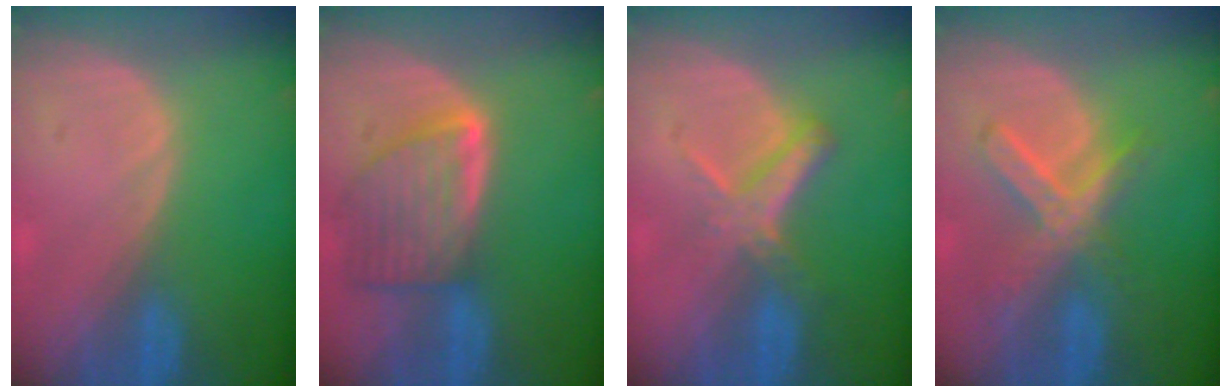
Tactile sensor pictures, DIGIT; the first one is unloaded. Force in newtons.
{"total": 8.1, "press": 7.3, "slide": 3.4}
{"total": 5.6, "press": 5.2, "slide": 2.2}
{"total": 7.3, "press": 6.3, "slide": 3.7}